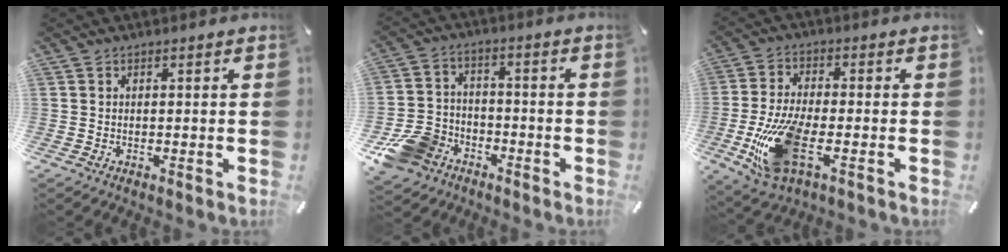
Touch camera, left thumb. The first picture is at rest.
{"total": 11.2, "force": [-6.4, 8.5, 3.3], "torque": [-0.059, 0.053, -0.113]}
{"total": 14.9, "force": [-4.4, 6.7, 12.5], "torque": [-0.260, -0.008, -0.067]}